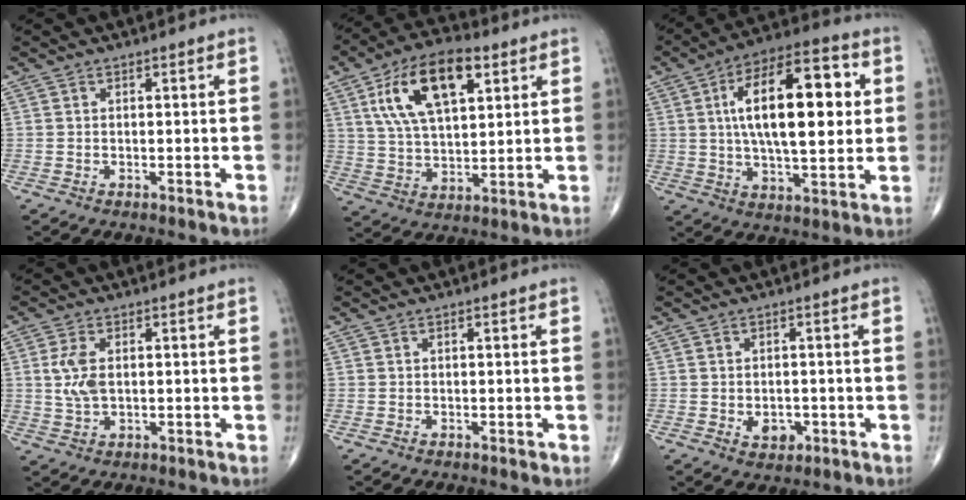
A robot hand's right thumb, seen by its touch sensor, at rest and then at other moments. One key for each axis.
{"total": 16.8, "fx": 6.6, "fy": 8.1, "fz": 13.1, "tx": -0.222, "ty": -0.005, "tz": 0.117}
{"total": 21.2, "fx": 3.9, "fy": 8.9, "fz": 18.8, "tx": -0.284, "ty": 0.009, "tz": 0.056}
{"total": 5.3, "fx": 0.7, "fy": 3.0, "fz": 4.4, "tx": -0.096, "ty": -0.001, "tz": 0.016}
{"total": 0.5, "fx": 0.0, "fy": 0.3, "fz": 0.4, "tx": -0.006, "ty": -0.001, "tz": 0.000}
{"total": 3.8, "fx": -1.0, "fy": 2.7, "fz": 2.5, "tx": -0.025, "ty": 0.002, "tz": -0.007}